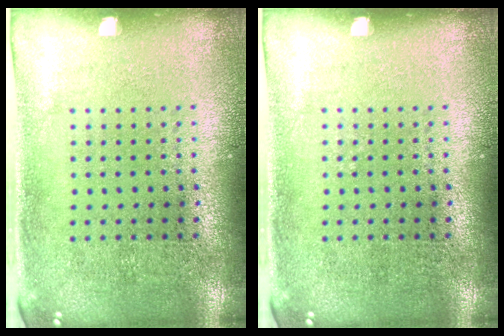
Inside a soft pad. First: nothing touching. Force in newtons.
{"total": 0.0}